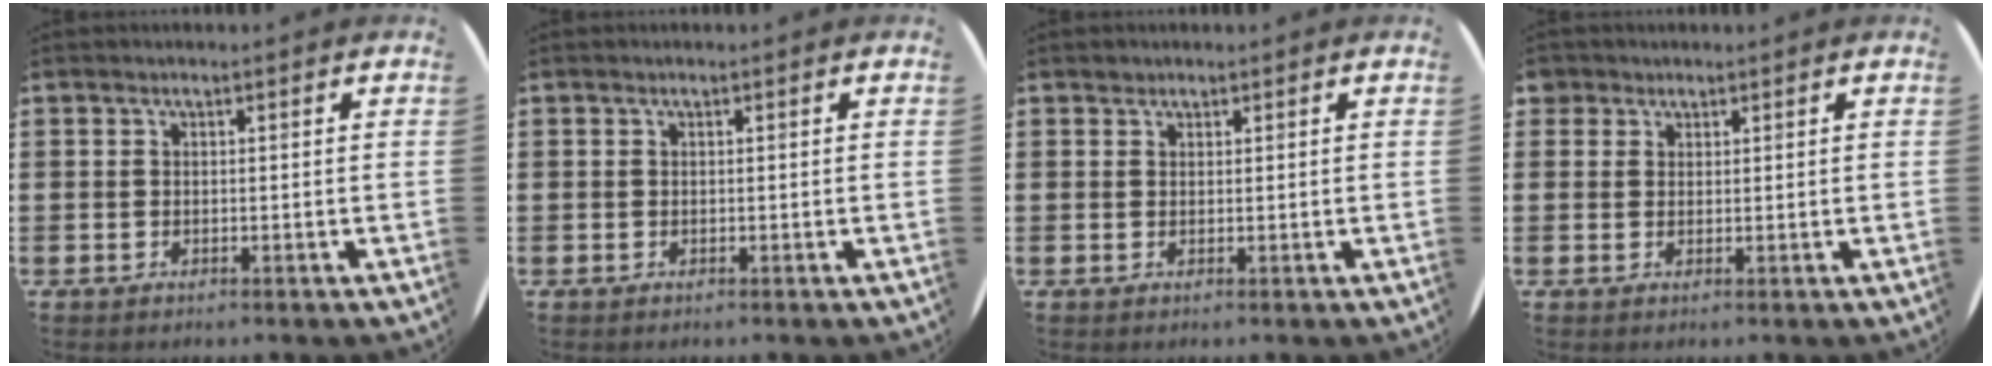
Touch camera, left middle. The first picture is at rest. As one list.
[{"total": 0.0}, {"total": 0.6, "force": [0.5, 0.3, -0.1], "torque": [0.001, 0.003, 0.010]}, {"total": 1.6, "force": [1.3, 0.9, 0.1], "torque": [0.004, 0.002, 0.024]}]